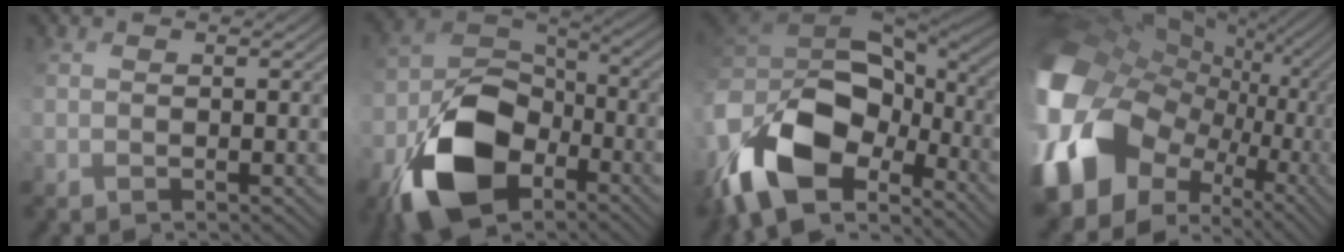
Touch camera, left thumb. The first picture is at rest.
{"total": 13.9, "force": [-7.1, 8.4, 8.5], "torque": [-0.184, -0.024, -0.140]}
{"total": 17.1, "force": [-5.3, 9.9, 12.8], "torque": [-0.305, -0.021, -0.090]}
{"total": 21.2, "force": [-0.3, 16.9, 12.8], "torque": [-0.320, -0.044, 0.014]}